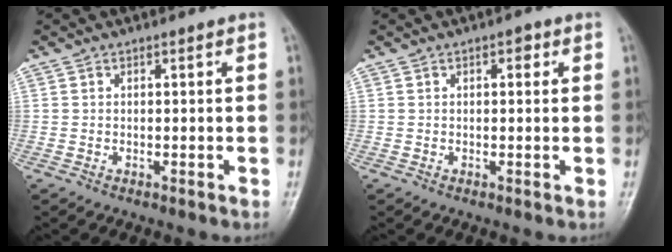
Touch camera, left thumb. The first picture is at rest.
{"total": 1.7, "force": [0.6, 0.9, 1.3], "torque": [-0.010, 0.002, 0.006]}